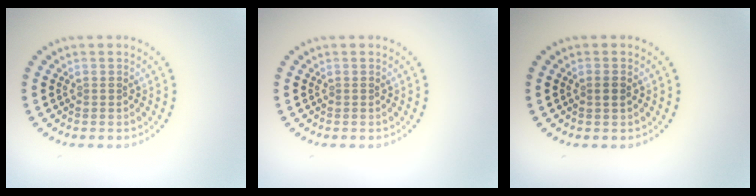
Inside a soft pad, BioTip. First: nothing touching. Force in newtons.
{"total": 0.0}
{"total": 0.9, "press": 0.8, "slide": 0.3}